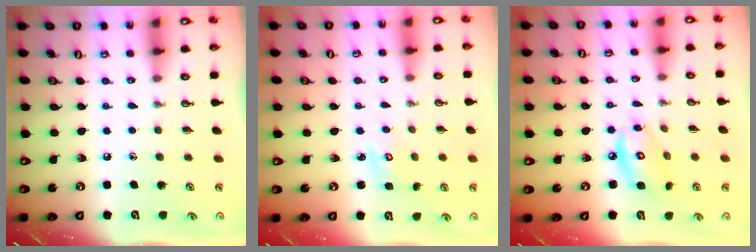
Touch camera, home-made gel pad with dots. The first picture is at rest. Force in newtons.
{"total": 3.2, "press": 3.1, "slide": 0.3}
{"total": 9.4, "press": 9.4, "slide": 0.6}